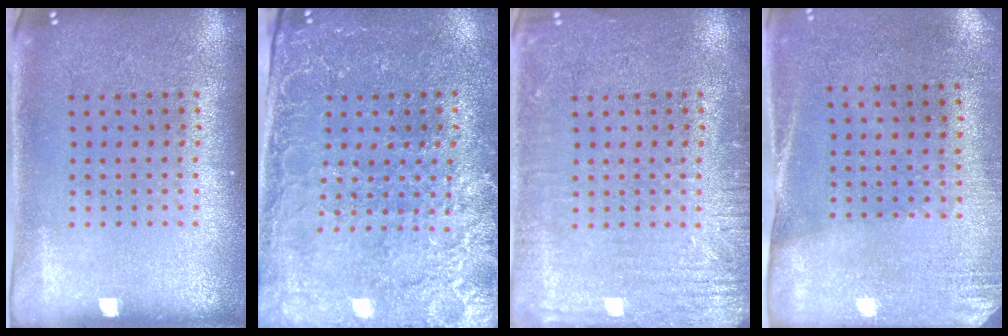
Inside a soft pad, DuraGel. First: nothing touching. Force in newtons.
{"total": 2.9, "press": 2.8, "slide": 0.8}
{"total": 3.0, "press": 3.0, "slide": 0.3}
{"total": 2.7, "press": 2.3, "slide": 1.3}